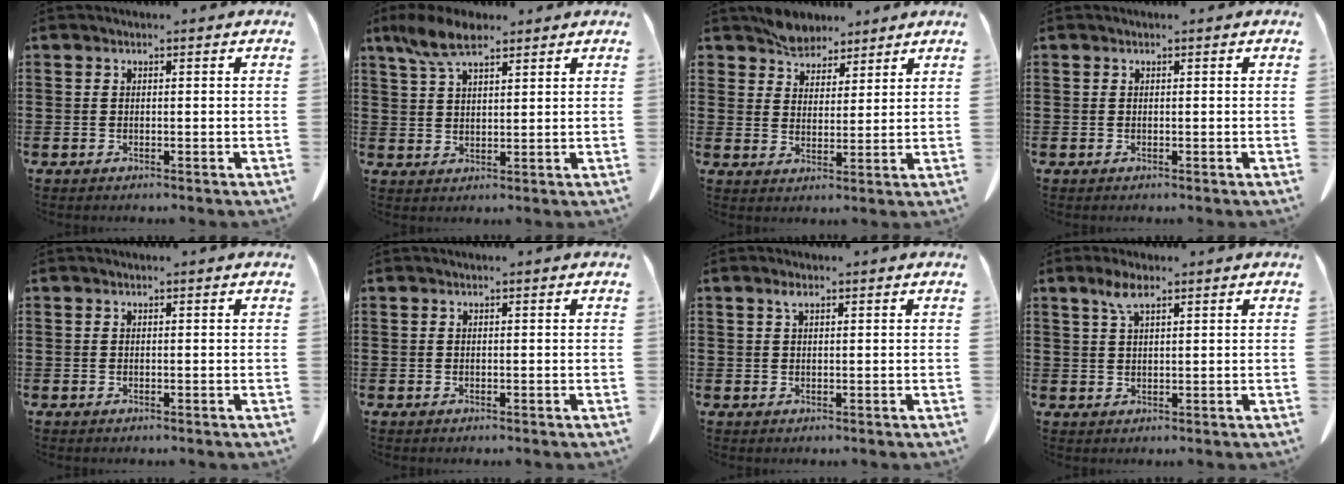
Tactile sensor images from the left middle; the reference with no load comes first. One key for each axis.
{"total": 6.9, "fx": 4.6, "fy": 2.3, "fz": 4.5, "tx": -0.098, "ty": 0.001, "tz": 0.086}
{"total": 5.4, "fx": 4.8, "fy": 2.3, "fz": 0.5, "tx": -0.029, "ty": -0.006, "tz": 0.095}
{"total": 0.0}
{"total": 0.0}
{"total": 0.0}
{"total": 1.4, "fx": 0.7, "fy": 0.6, "fz": 1.1, "tx": -0.026, "ty": 0.002, "tz": 0.013}
{"total": 3.7, "fx": 2.2, "fy": 1.1, "fz": 2.8, "tx": -0.062, "ty": 0.004, "tz": 0.038}